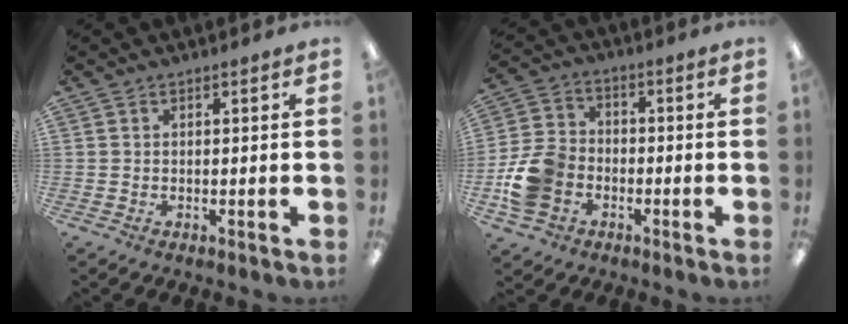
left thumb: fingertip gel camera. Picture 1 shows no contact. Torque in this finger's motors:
{"motor_torque": [-0.76, 1.54, 0.40, -0.34, 0.09]}